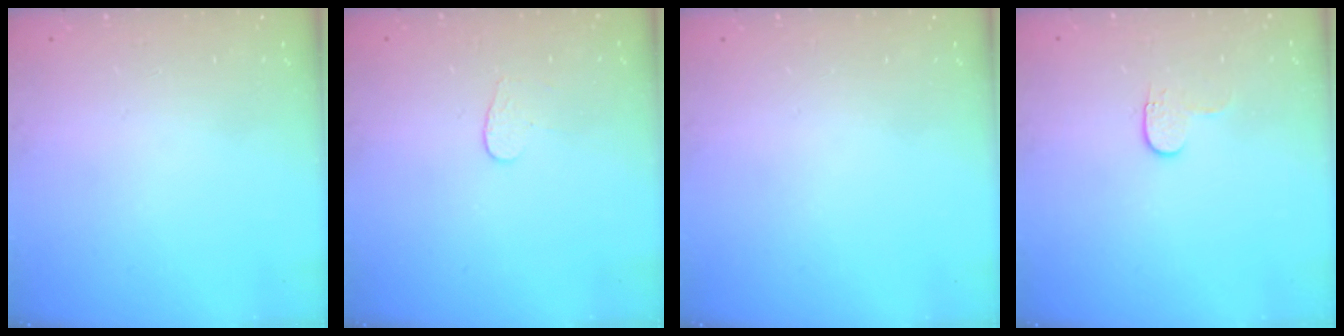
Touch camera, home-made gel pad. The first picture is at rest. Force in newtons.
{"total": 3.8, "press": 3.8, "slide": 0.3}
{"total": 0.0}
{"total": 3.9, "press": 3.9, "slide": 0.4}